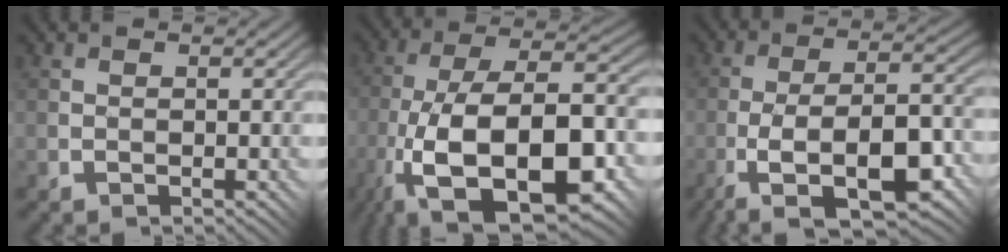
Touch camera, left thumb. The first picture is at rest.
{"total": 17.5, "force": [-7.4, 7.2, 14.1], "torque": [-0.257, -0.005, -0.135]}
{"total": 12.3, "force": [-5.8, 3.9, 10.1], "torque": [-0.181, 0.004, -0.104]}